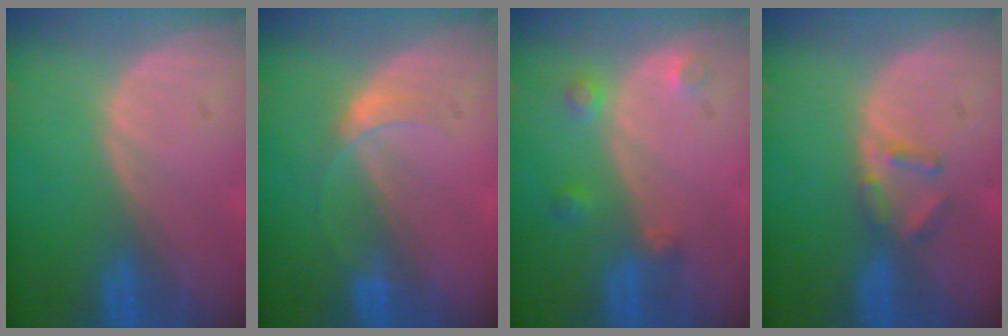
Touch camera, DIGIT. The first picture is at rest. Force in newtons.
{"total": 2.5, "press": 2.5, "slide": 0.1}
{"total": 3.0, "press": 2.8, "slide": 1.1}
{"total": 2.8, "press": 2.7, "slide": 0.4}